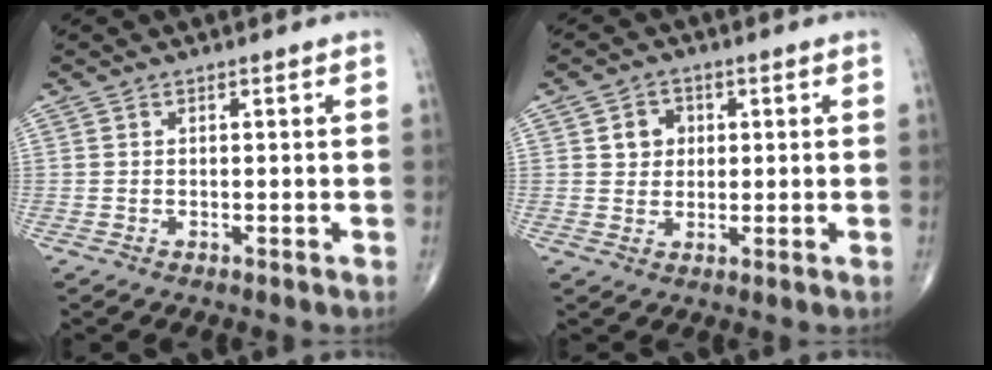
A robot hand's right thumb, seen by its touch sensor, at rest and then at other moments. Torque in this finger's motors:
{"motor_torque": [-0.28, 0.28, -0.06, -0.07, 0.03]}